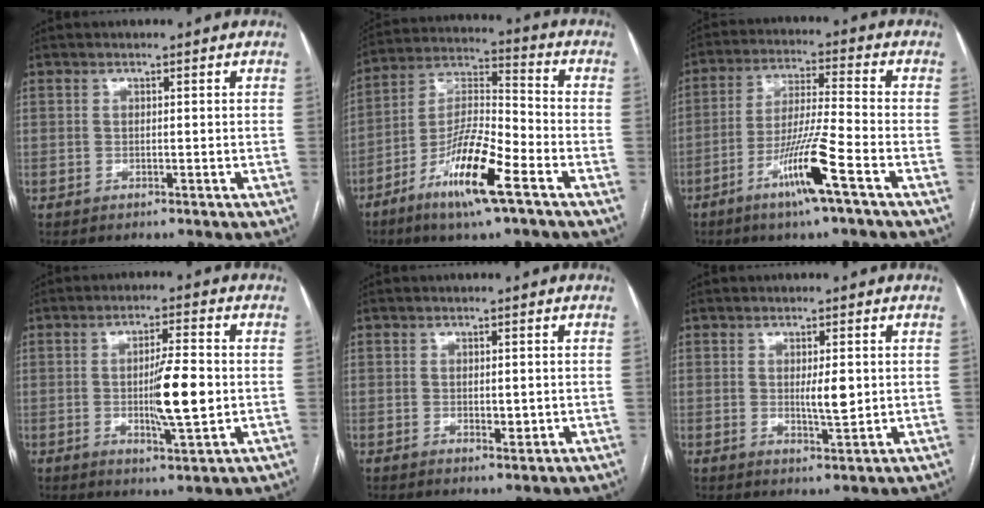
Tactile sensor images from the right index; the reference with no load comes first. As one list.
[{"total": 13.8, "force": [-7.4, 1.5, 11.6], "torque": [-0.225, -0.014, -0.140]}, {"total": 10.9, "force": [-5.6, -0.8, 9.4], "torque": [-0.181, -0.014, -0.107]}, {"total": 8.4, "force": [-0.8, 0.9, 8.3], "torque": [-0.138, -0.006, -0.015]}, {"total": 2.0, "force": [-0.2, 0.8, 1.8], "torque": [-0.030, -0.005, 0.001]}, {"total": 3.7, "force": [0.4, 0.8, 3.6], "torque": [-0.058, -0.006, 0.006]}]